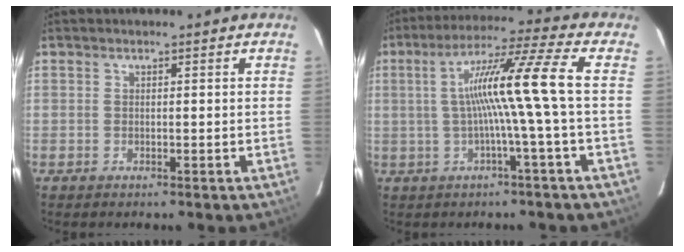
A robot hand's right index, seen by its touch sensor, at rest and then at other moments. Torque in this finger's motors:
{"motor_torque": [1.17, -0.17, 0.65, 0.21]}